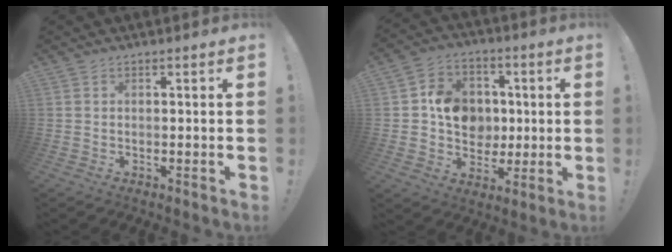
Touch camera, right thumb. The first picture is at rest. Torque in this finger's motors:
{"motor_torque": [0.79, 0.81, 0.19, -0.20, 0.07]}